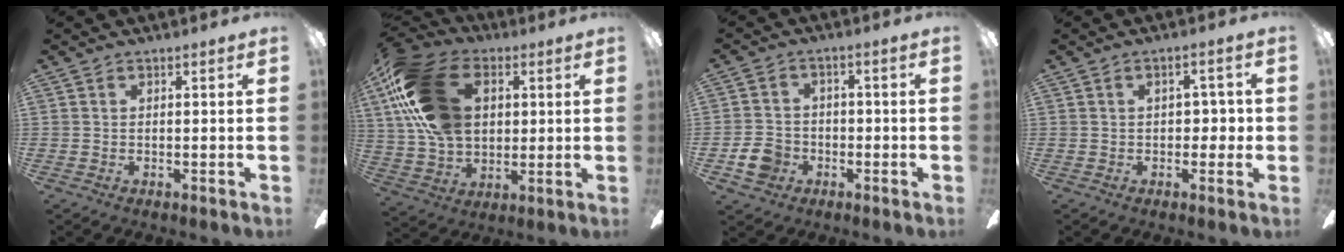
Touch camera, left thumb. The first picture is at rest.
{"total": 23.1, "force": [6.9, 15.5, 15.7], "torque": [-0.318, 0.005, 0.125]}
{"total": 6.7, "force": [-2.6, 5.5, 2.8], "torque": [-0.074, 0.019, -0.048]}
{"total": 4.9, "force": [0.4, 3.0, 3.9], "torque": [-0.051, 0.005, -0.001]}